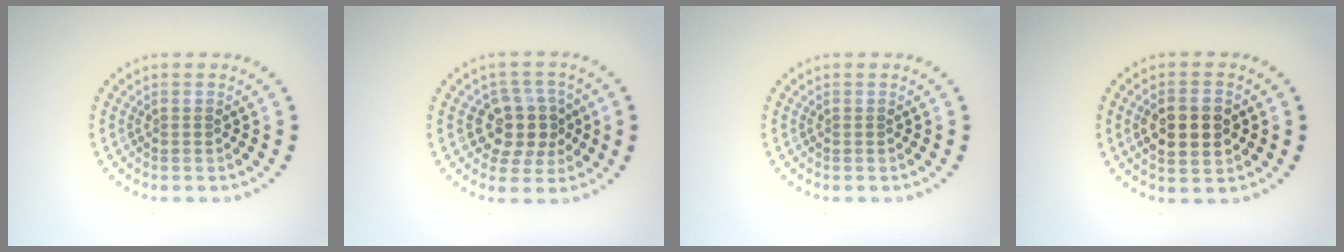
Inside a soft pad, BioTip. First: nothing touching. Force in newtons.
{"total": 4.5, "press": 4.1, "slide": 1.8}
{"total": 0.0}
{"total": 4.5, "press": 4.5, "slide": 0.2}